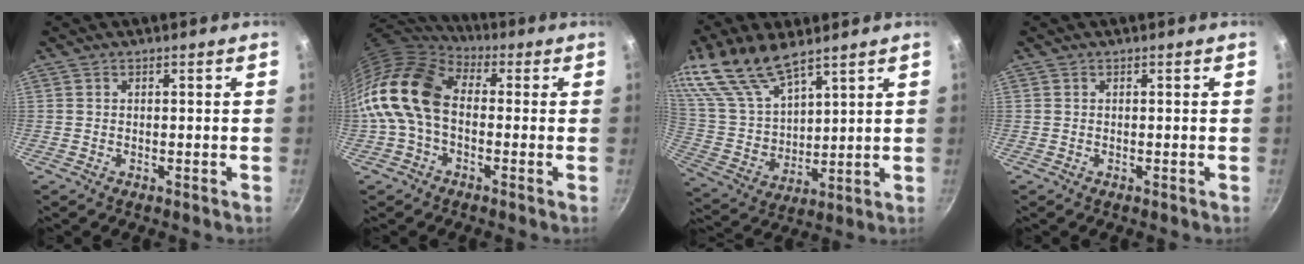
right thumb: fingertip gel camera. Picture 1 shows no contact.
{"total": 15.6, "force": [-1.1, 10.5, 11.5], "torque": [-0.212, 0.036, -0.041]}
{"total": 16.4, "force": [11.6, 7.0, 9.2], "torque": [-0.164, -0.049, 0.246]}
{"total": 0.0}